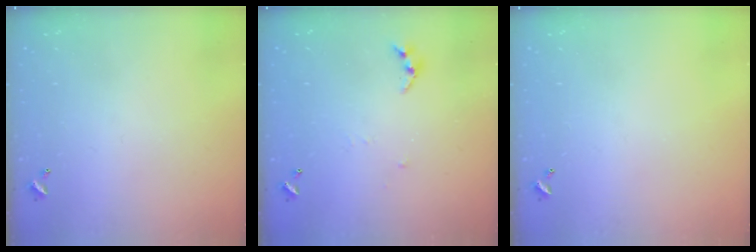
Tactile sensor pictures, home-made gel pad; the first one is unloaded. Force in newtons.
{"total": 4.7, "press": 4.7, "slide": 0.4}
{"total": 0.0}